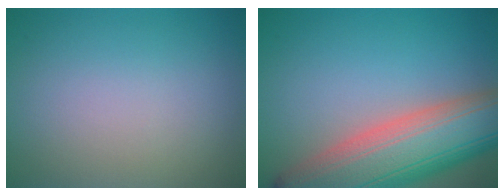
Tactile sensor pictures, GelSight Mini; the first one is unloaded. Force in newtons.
{"total": 12.9, "press": 12.9, "slide": 0.6}